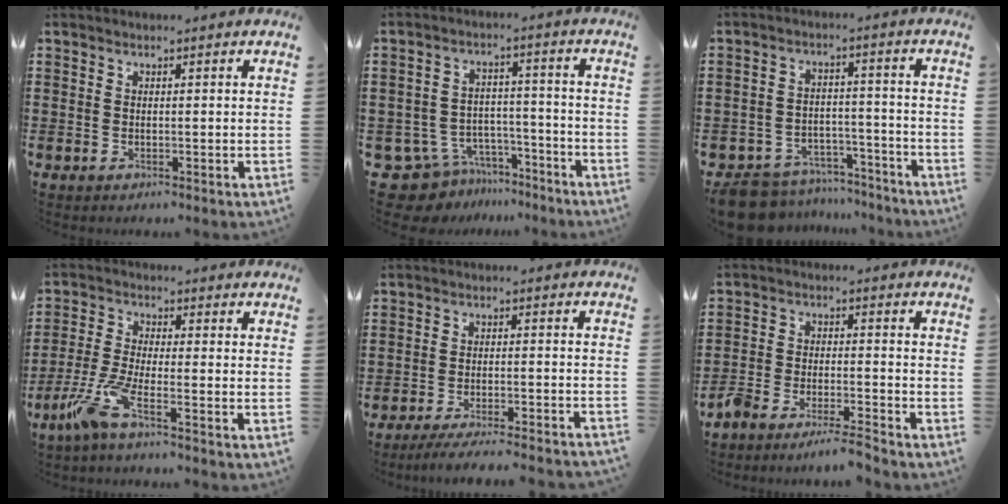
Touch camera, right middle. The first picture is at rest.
{"total": 7.9, "force": [-7.3, 3.0, 0.8], "torque": [-0.037, 0.022, -0.146]}
{"total": 8.3, "force": [-7.9, 1.9, 1.4], "torque": [-0.036, 0.023, -0.157]}
{"total": 6.1, "force": [-3.8, 0.7, 4.8], "torque": [-0.127, -0.020, -0.079]}
{"total": 4.5, "force": [-4.1, -0.2, 1.6], "torque": [-0.025, -0.006, -0.079]}
{"total": 5.1, "force": [-5.1, -0.3, 0.8], "torque": [-0.028, -0.007, -0.106]}